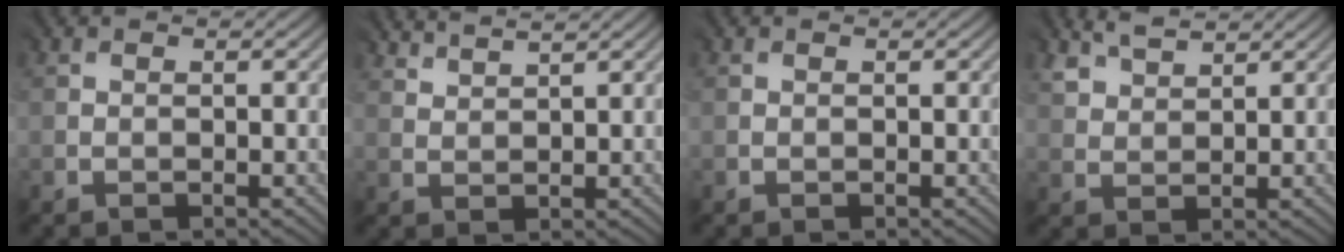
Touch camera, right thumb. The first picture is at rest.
{"total": 2.5, "force": [2.5, -0.2, 0.0], "torque": [0.002, 0.000, 0.053]}
{"total": 0.0}
{"total": 3.4, "force": [3.0, 1.1, 1.0], "torque": [-0.033, 0.003, 0.072]}